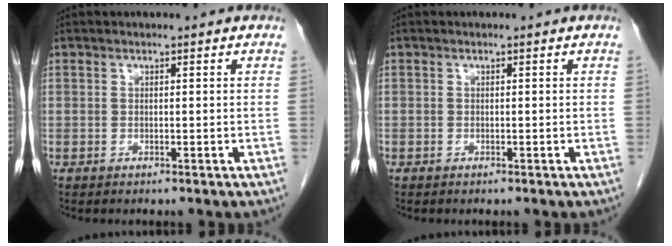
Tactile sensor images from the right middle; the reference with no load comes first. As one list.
[{"total": 0.0}]